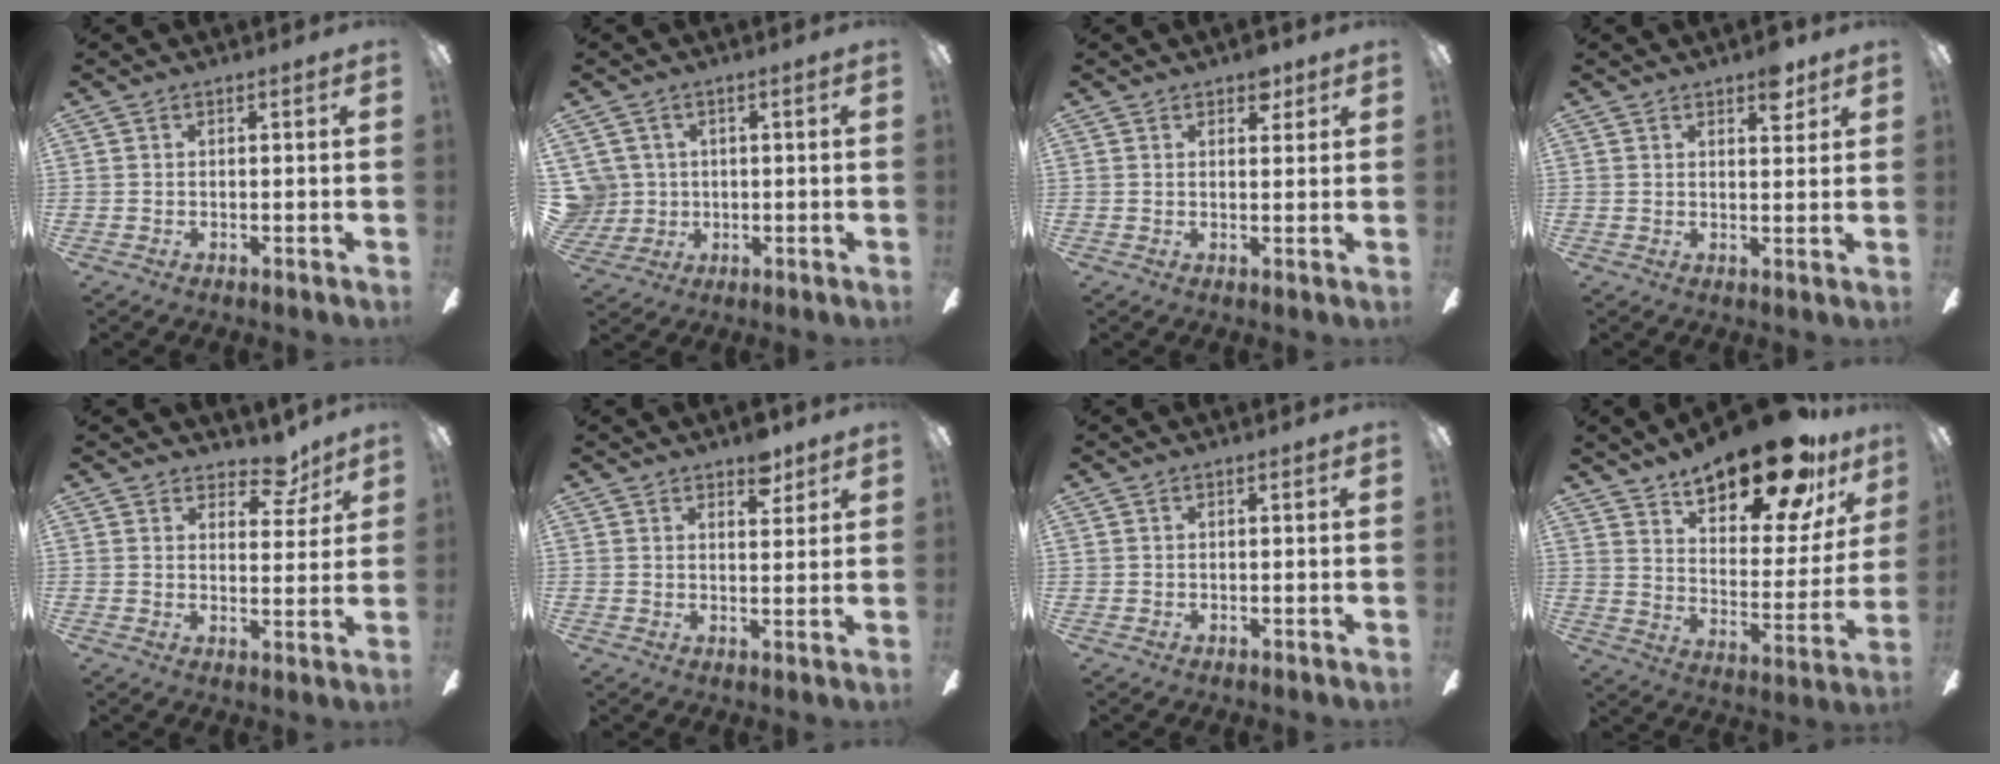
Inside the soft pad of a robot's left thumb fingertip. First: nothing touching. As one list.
[{"total": 6.1, "force": [1.4, 5.9, 0.8], "torque": [-0.035, 0.005, 0.028]}, {"total": 3.8, "force": [2.6, 2.0, 1.7], "torque": [-0.006, -0.007, 0.042]}, {"total": 5.4, "force": [3.8, 2.4, 3.1], "torque": [-0.028, -0.014, 0.061]}, {"total": 8.0, "force": [6.0, 4.0, 3.4], "torque": [-0.028, -0.035, 0.103]}, {"total": 5.3, "force": [4.1, 2.4, 2.4], "torque": [-0.015, -0.020, 0.069]}, {"total": 0.5, "force": [0.2, 0.5, 0.1], "torque": [0.000, 0.005, 0.001]}, {"total": 22.7, "force": [17.3, 7.7, 12.6], "torque": [-0.184, -0.109, 0.285]}]